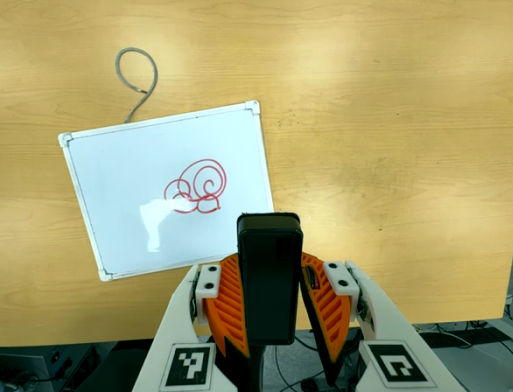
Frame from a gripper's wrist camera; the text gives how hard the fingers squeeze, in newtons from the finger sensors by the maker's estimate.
{"total": 8.2, "left": 6.8, "right": 9.6}